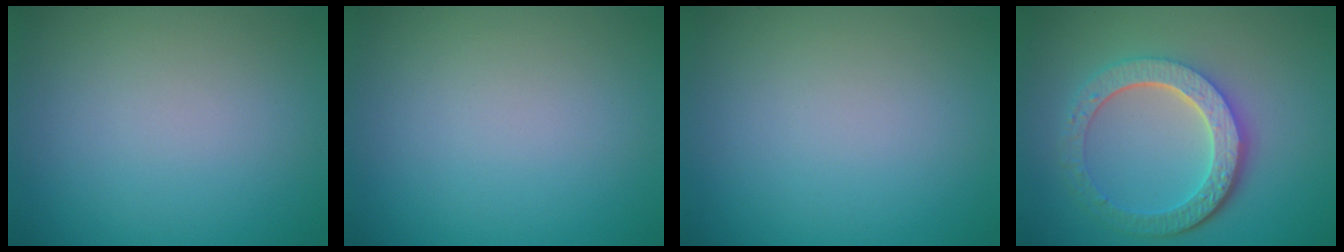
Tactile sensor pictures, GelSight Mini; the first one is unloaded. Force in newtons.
{"total": 0.0}
{"total": 0.0}
{"total": 6.2, "press": 4.6, "slide": 4.2}